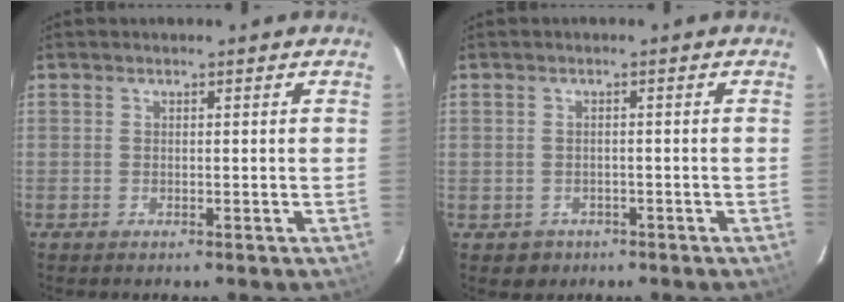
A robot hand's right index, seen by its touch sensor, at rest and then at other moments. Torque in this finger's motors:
{"motor_torque": [-1.18, -0.68, -0.82, -0.21]}